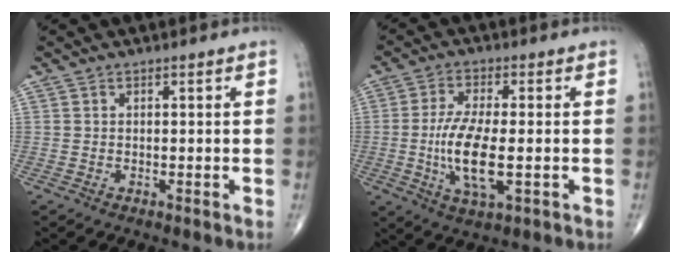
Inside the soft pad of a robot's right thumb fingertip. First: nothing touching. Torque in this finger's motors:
{"motor_torque": [2.00, 3.01, 1.34, 0.23, 0.21]}